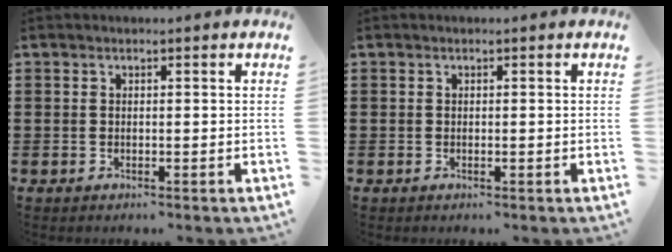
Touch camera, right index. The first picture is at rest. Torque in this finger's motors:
{"motor_torque": [-0.32, 0.48, 0.05, 0.00]}